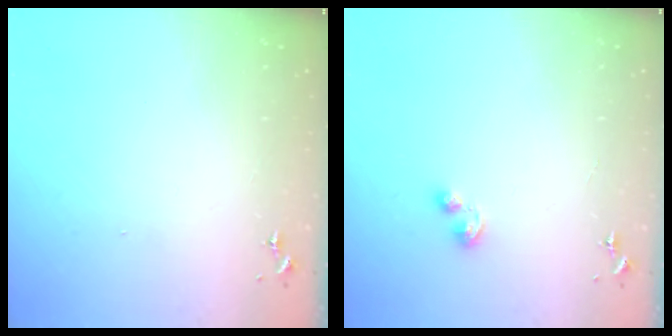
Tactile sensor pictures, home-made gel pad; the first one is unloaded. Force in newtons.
{"total": 2.8, "press": 2.8, "slide": 0.5}